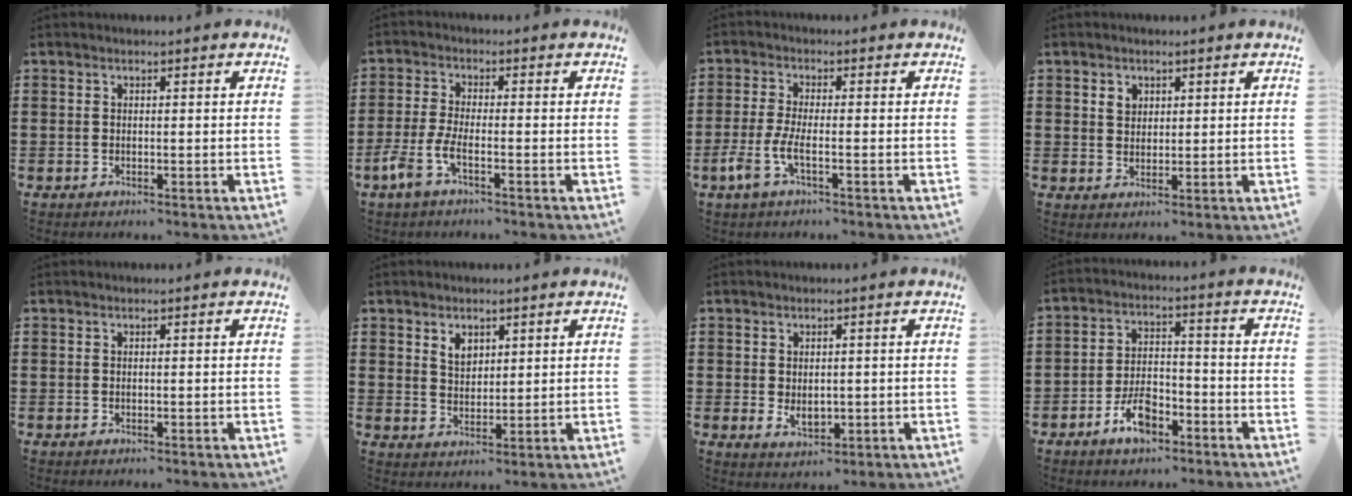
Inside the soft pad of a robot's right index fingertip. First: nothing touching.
{"total": 4.7, "force": [-2.6, 1.0, 3.8], "torque": [-0.100, -0.015, -0.054]}
{"total": 4.9, "force": [-2.1, 1.1, 4.4], "torque": [-0.109, -0.016, -0.045]}
{"total": 2.2, "force": [1.1, 1.7, 0.7], "torque": [-0.020, 0.008, 0.021]}
{"total": 0.0}
{"total": 3.3, "force": [2.0, 2.1, 1.5], "torque": [-0.037, 0.007, 0.037]}
{"total": 2.9, "force": [0.1, 1.7, 2.3], "torque": [-0.037, -0.001, 0.002]}
{"total": 6.6, "force": [-4.0, 3.1, 4.2], "torque": [-0.086, 0.010, -0.077]}